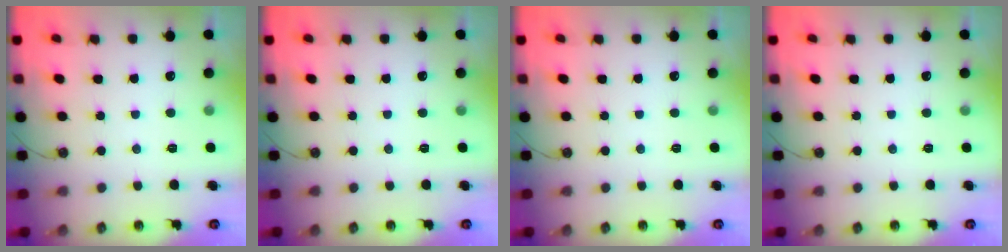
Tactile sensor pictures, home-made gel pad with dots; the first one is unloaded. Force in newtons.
{"total": 0.0}
{"total": 0.0}
{"total": 0.0}